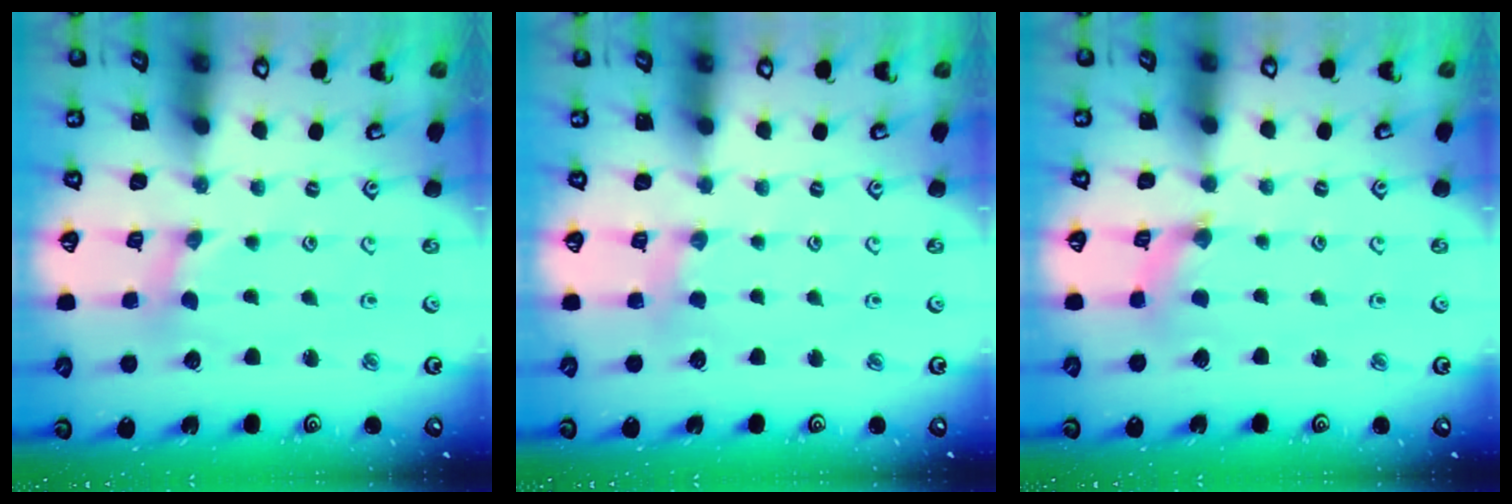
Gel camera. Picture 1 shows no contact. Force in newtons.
{"total": 2.5, "press": 2.4, "slide": 0.4}
{"total": 1.5, "press": 1.5, "slide": 0.3}